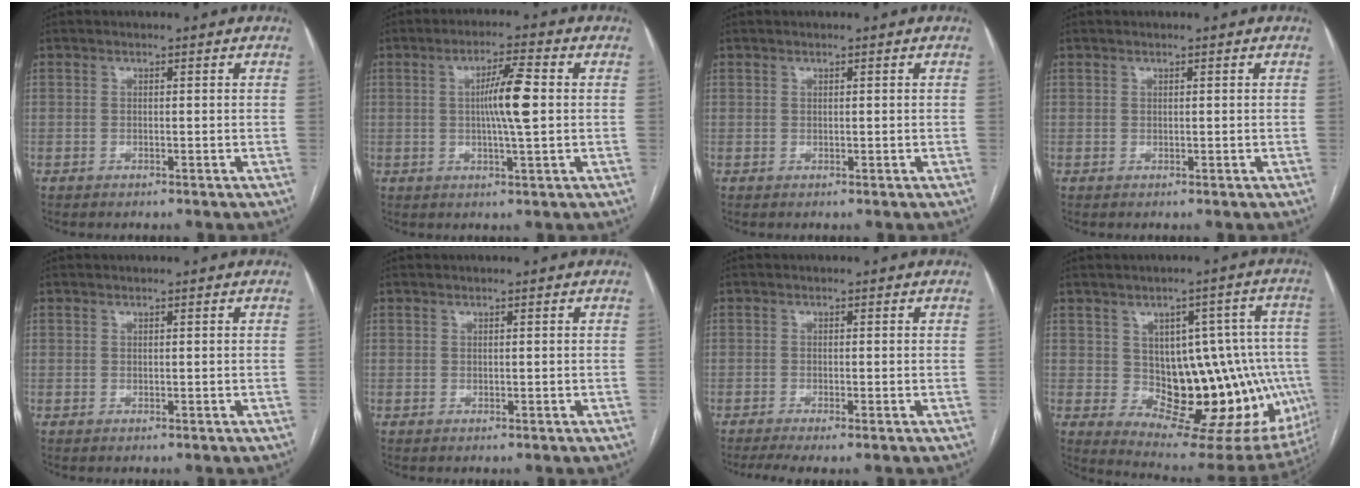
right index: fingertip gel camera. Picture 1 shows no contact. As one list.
[{"total": 6.9, "force": [0.5, 0.0, 6.9], "torque": [-0.121, 0.002, 0.005]}, {"total": 0.0}, {"total": 0.0}, {"total": 0.0}, {"total": 0.0}, {"total": 3.6, "force": [-1.9, 0.7, 3.0], "torque": [-0.061, -0.007, -0.033]}, {"total": 18.3, "force": [-1.4, 9.8, 15.5], "torque": [-0.153, 0.033, 0.007]}]